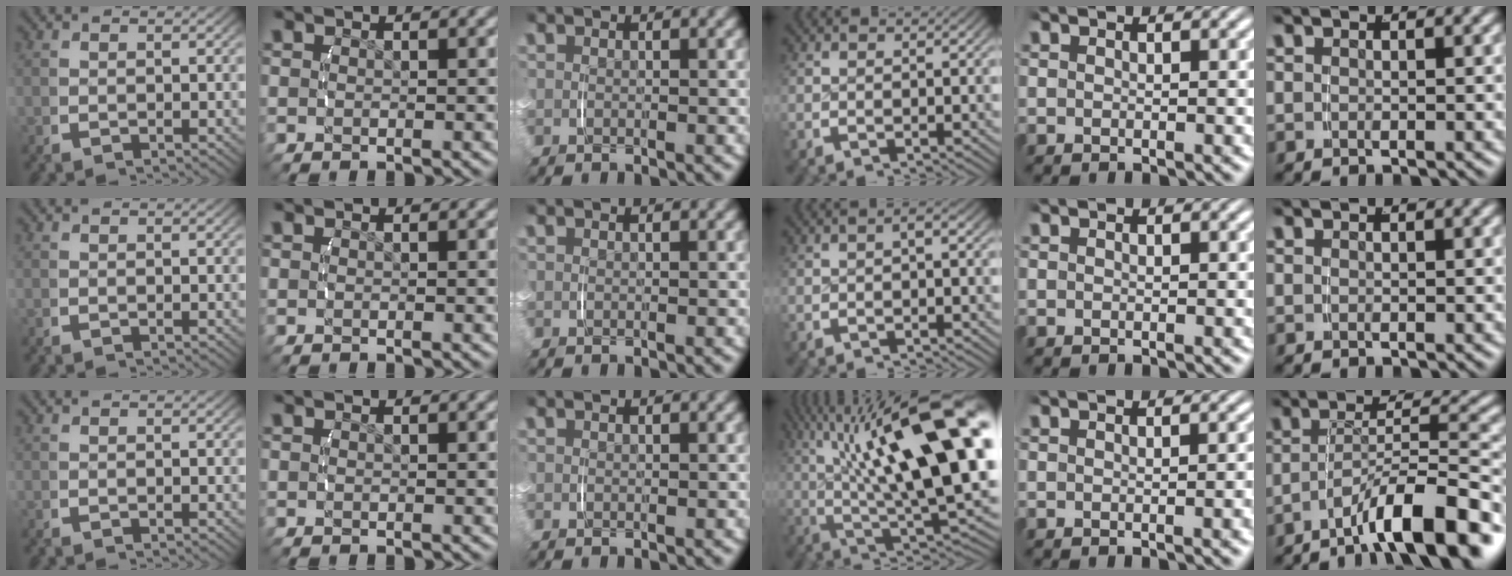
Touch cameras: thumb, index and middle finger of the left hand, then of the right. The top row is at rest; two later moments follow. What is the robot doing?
{"motion": "lift_and_place", "object": "dispenser bottle"}